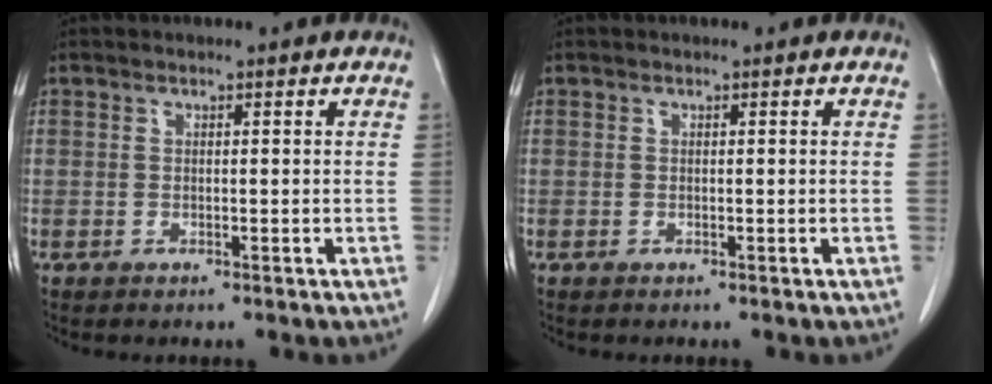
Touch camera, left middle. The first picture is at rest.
{"total": 0.0}